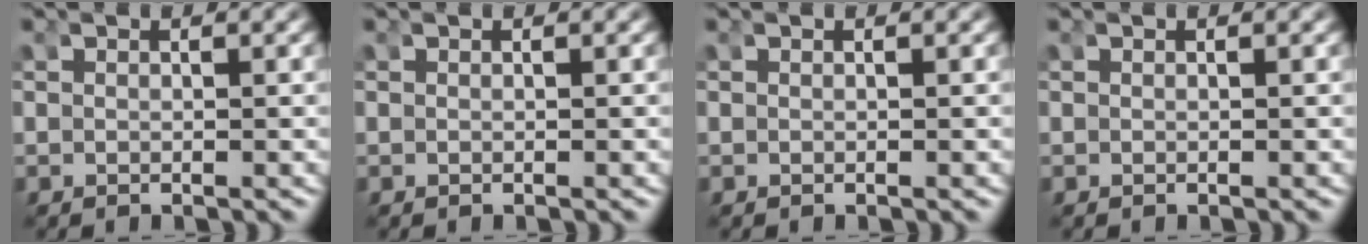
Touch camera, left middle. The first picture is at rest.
{"total": 0.0}
{"total": 0.0}
{"total": 0.0}